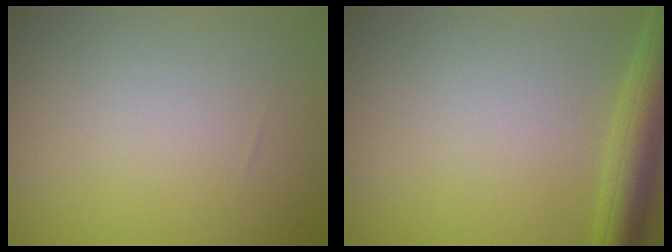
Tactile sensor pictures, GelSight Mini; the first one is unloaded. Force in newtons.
{"total": 4.5, "press": 4.5, "slide": 0.2}